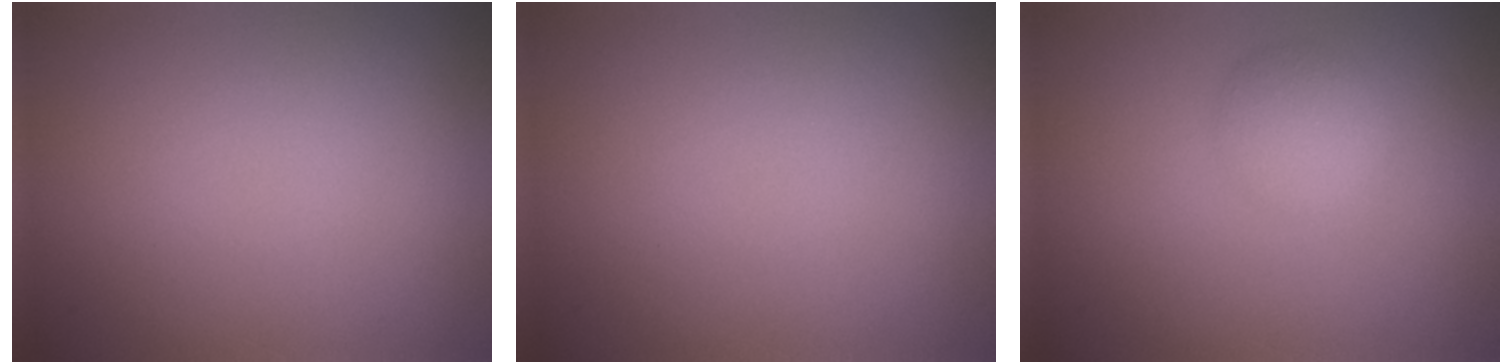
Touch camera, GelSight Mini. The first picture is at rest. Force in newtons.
{"total": 0.0}
{"total": 2.3, "press": 2.3, "slide": 0.1}